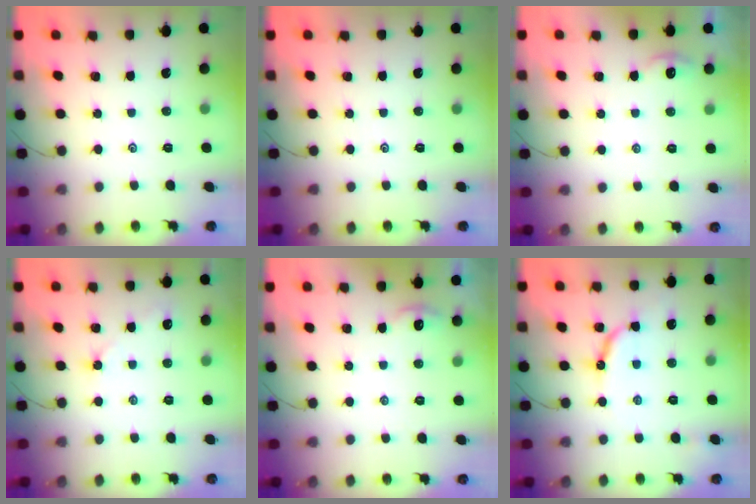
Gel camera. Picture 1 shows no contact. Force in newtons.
{"total": 0.0}
{"total": 2.5, "press": 2.5, "slide": 0.3}
{"total": 2.2, "press": 2.1, "slide": 0.4}
{"total": 2.5, "press": 2.5, "slide": 0.3}
{"total": 8.7, "press": 8.7, "slide": 0.6}